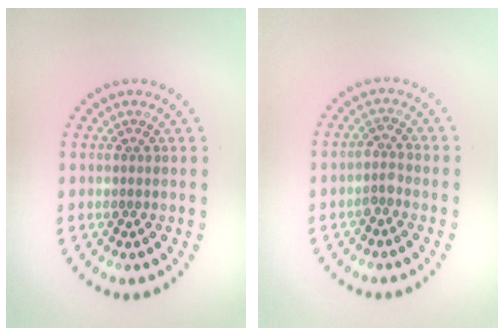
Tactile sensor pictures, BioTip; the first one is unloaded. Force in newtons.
{"total": 1.5, "press": 1.2, "slide": 0.9}